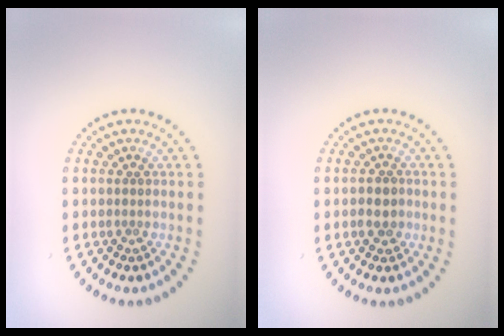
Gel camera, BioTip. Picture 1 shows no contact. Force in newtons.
{"total": 1.8, "press": 1.7, "slide": 0.4}